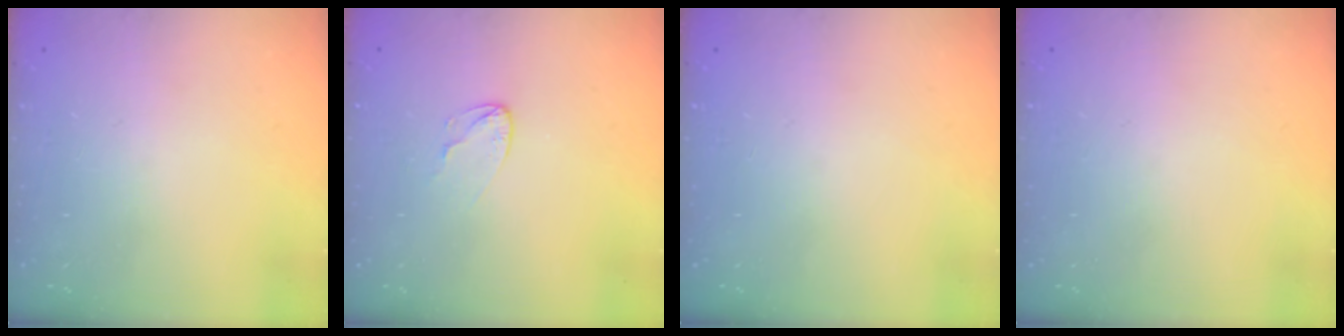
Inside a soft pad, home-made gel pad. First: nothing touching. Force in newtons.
{"total": 5.2, "press": 5.2, "slide": 0.4}
{"total": 0.0}
{"total": 0.0}